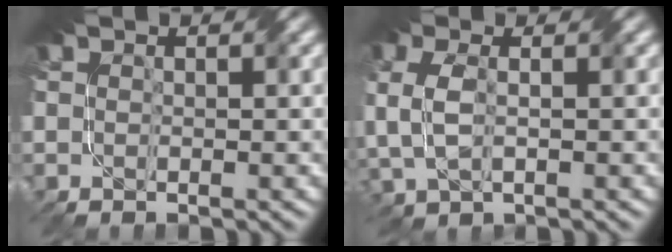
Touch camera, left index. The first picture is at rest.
{"total": 3.5, "force": [0.4, 2.0, 2.8], "torque": [-0.079, 0.001, 0.014]}